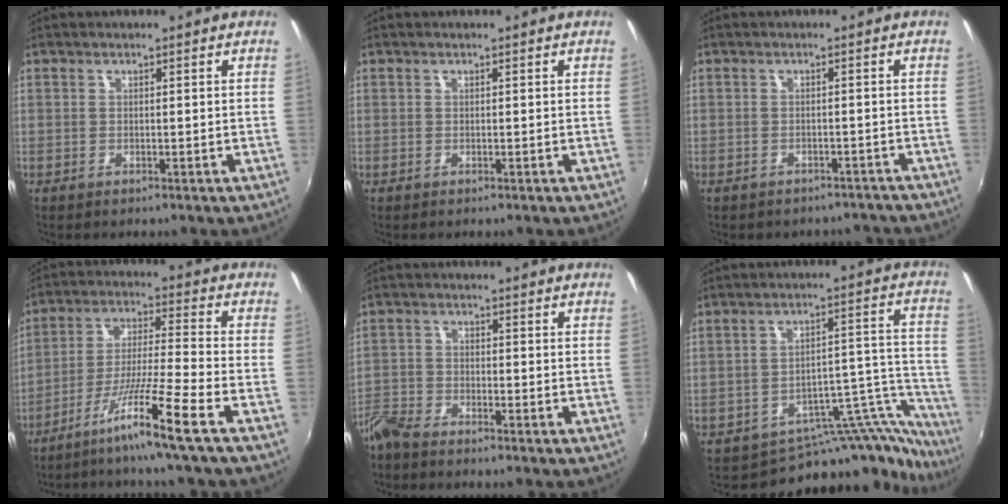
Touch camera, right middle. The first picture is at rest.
{"total": 0.0}
{"total": 7.9, "force": [-7.0, 3.1, 1.8], "torque": [-0.037, 0.003, -0.074]}
{"total": 11.0, "force": [-7.8, -3.1, 7.1], "torque": [-0.144, -0.007, -0.136]}
{"total": 5.8, "force": [-5.3, 1.3, 1.7], "torque": [-0.047, -0.011, -0.115]}
{"total": 16.1, "force": [-14.8, 5.4, 3.6], "torque": [-0.026, 0.055, -0.205]}